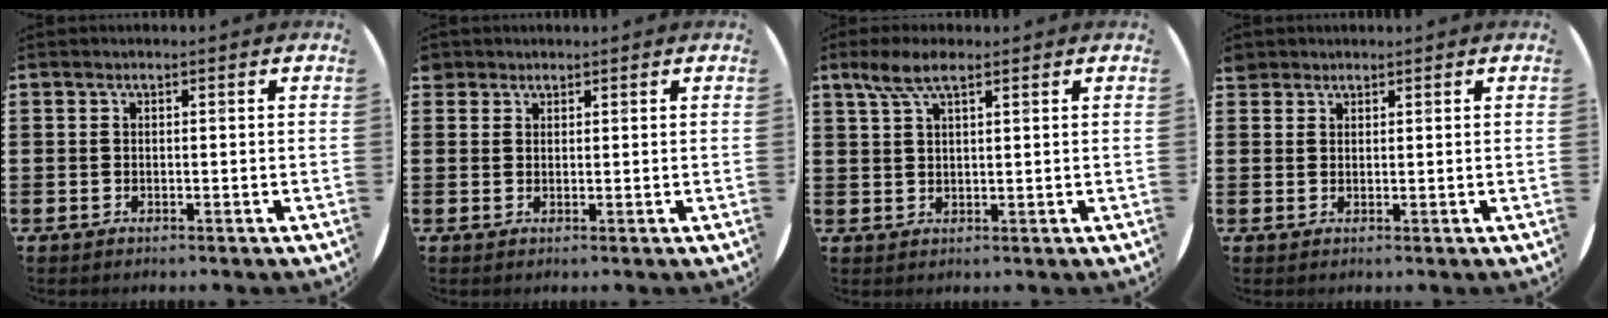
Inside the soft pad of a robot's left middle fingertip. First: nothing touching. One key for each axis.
{"total": 1.4, "fx": 1.2, "fy": 0.6, "fz": -0.1, "tx": 0.007, "ty": 0.000, "tz": 0.023}
{"total": 4.6, "fx": 2.9, "fy": 1.5, "fz": 3.2, "tx": -0.061, "ty": 0.003, "tz": 0.051}
{"total": 1.6, "fx": 1.4, "fy": 0.6, "fz": -0.1, "tx": 0.006, "ty": 0.000, "tz": 0.026}